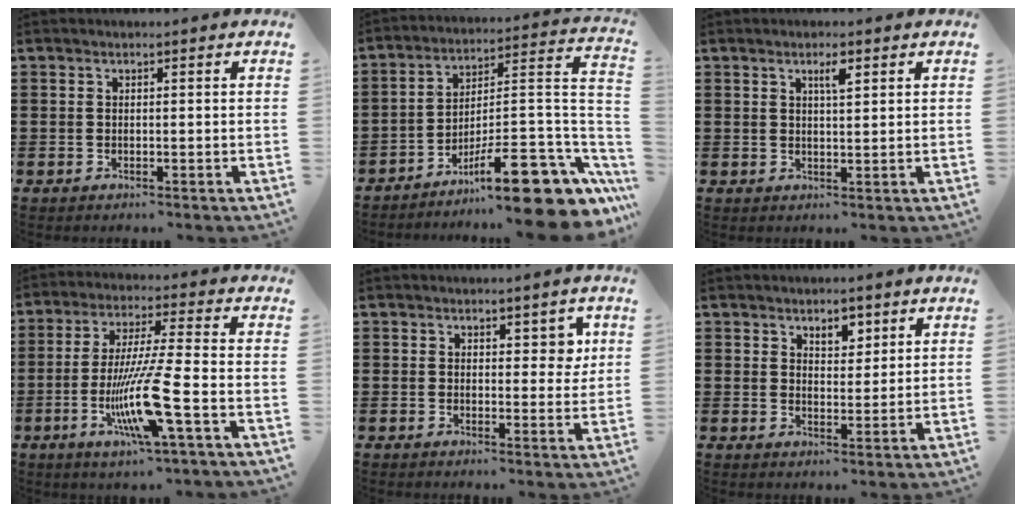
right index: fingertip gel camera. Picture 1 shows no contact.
{"total": 13.9, "force": [-9.5, 3.0, 9.7], "torque": [-0.120, 0.026, -0.162]}
{"total": 2.4, "force": [1.3, 0.5, 2.0], "torque": [-0.035, 0.001, 0.018]}
{"total": 11.9, "force": [-4.1, 0.4, 11.1], "torque": [-0.225, -0.018, -0.082]}
{"total": 3.3, "force": [1.8, 2.2, 1.8], "torque": [-0.019, 0.002, 0.026]}
{"total": 3.5, "force": [2.5, 2.0, 1.4], "torque": [-0.018, 0.004, 0.042]}